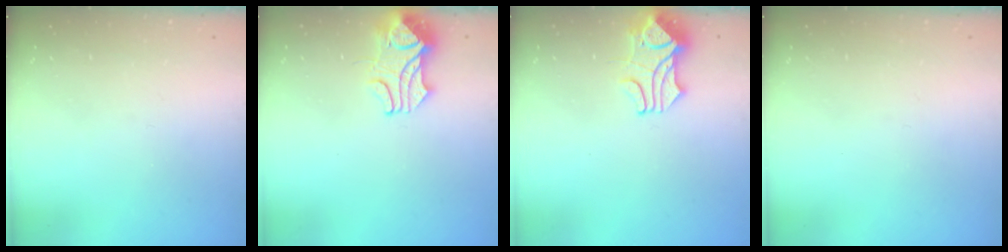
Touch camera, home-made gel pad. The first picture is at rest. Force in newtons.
{"total": 2.4, "press": 2.2, "slide": 0.9}
{"total": 1.9, "press": 1.5, "slide": 1.1}
{"total": 0.0}